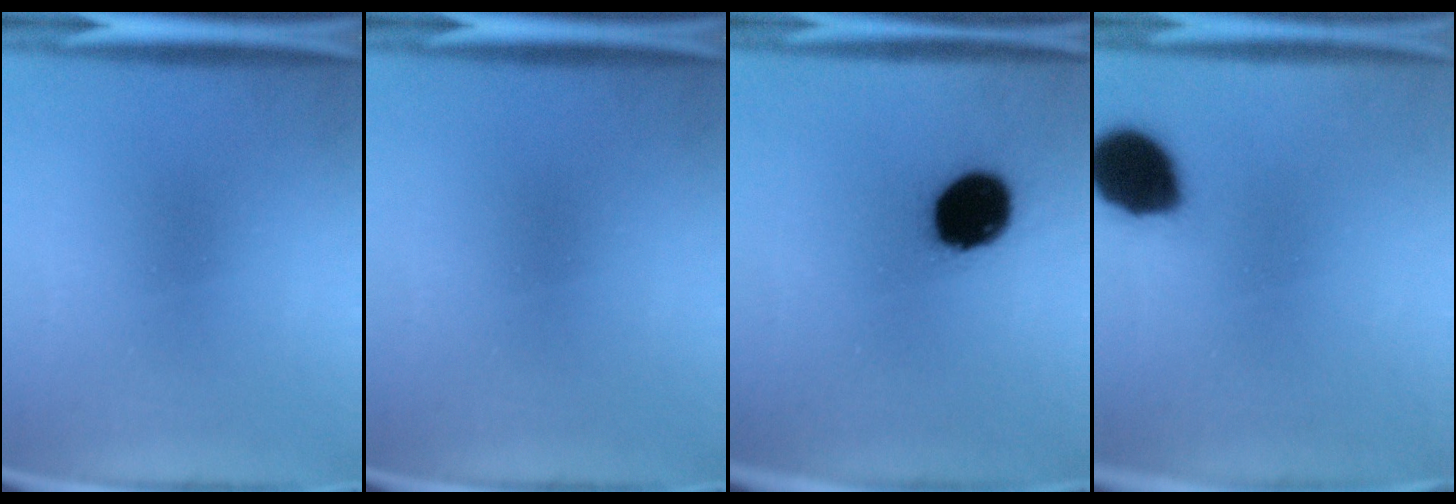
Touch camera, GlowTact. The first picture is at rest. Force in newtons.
{"total": 0.0}
{"total": 14.8}
{"total": 13.9}